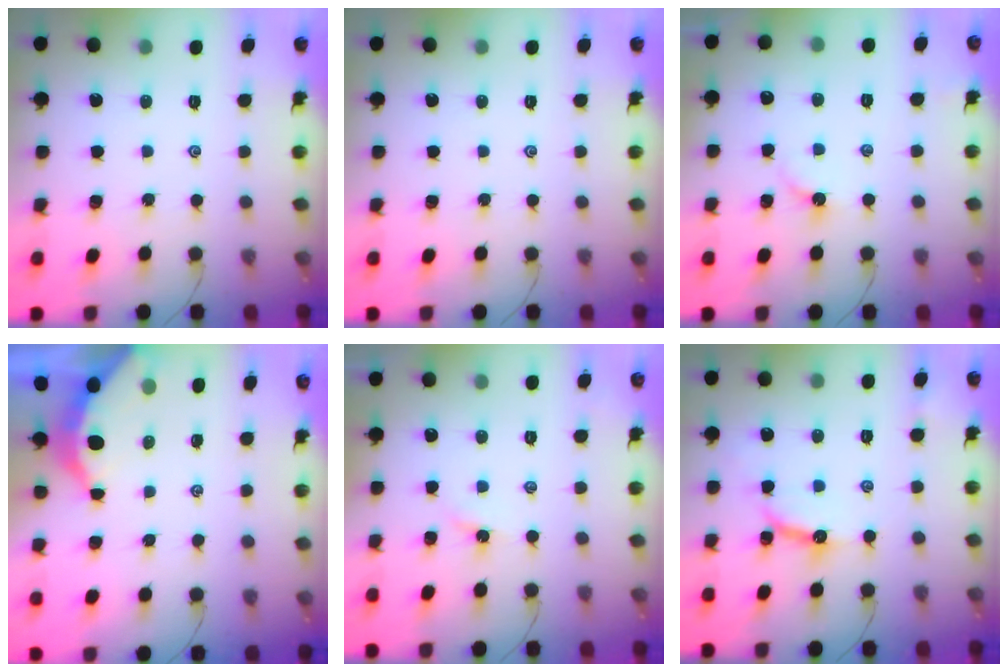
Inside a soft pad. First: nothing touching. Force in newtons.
{"total": 0.0}
{"total": 2.5, "press": 2.4, "slide": 0.4}
{"total": 3.7, "press": 3.6, "slide": 0.4}
{"total": 1.9, "press": 1.8, "slide": 0.3}
{"total": 10.4, "press": 10.4, "slide": 0.6}